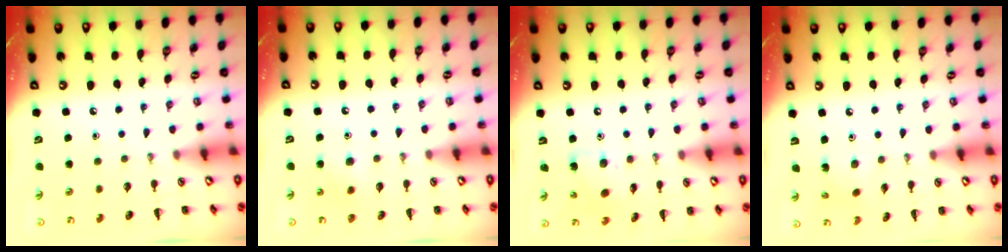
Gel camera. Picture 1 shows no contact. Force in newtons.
{"total": 5.7, "press": 5.4, "slide": 1.8}
{"total": 10.7, "press": 10.6, "slide": 1.4}
{"total": 1.8, "press": 1.7, "slide": 0.7}